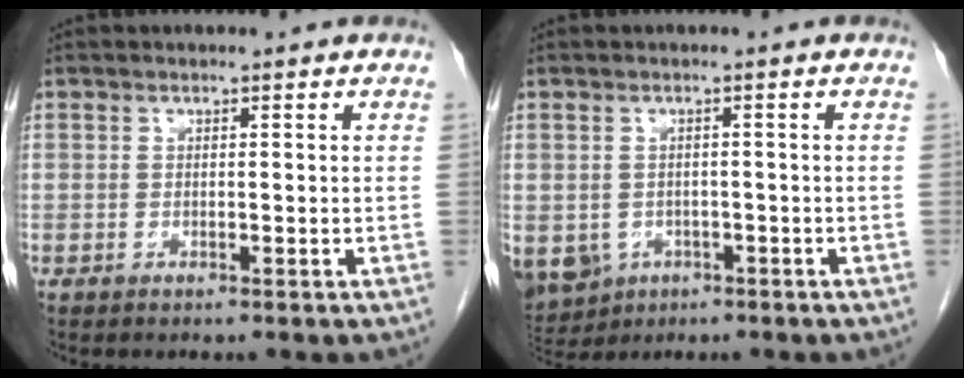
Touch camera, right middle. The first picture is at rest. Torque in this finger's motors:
{"motor_torque": [0.62, -0.23, 0.06, 0.03]}